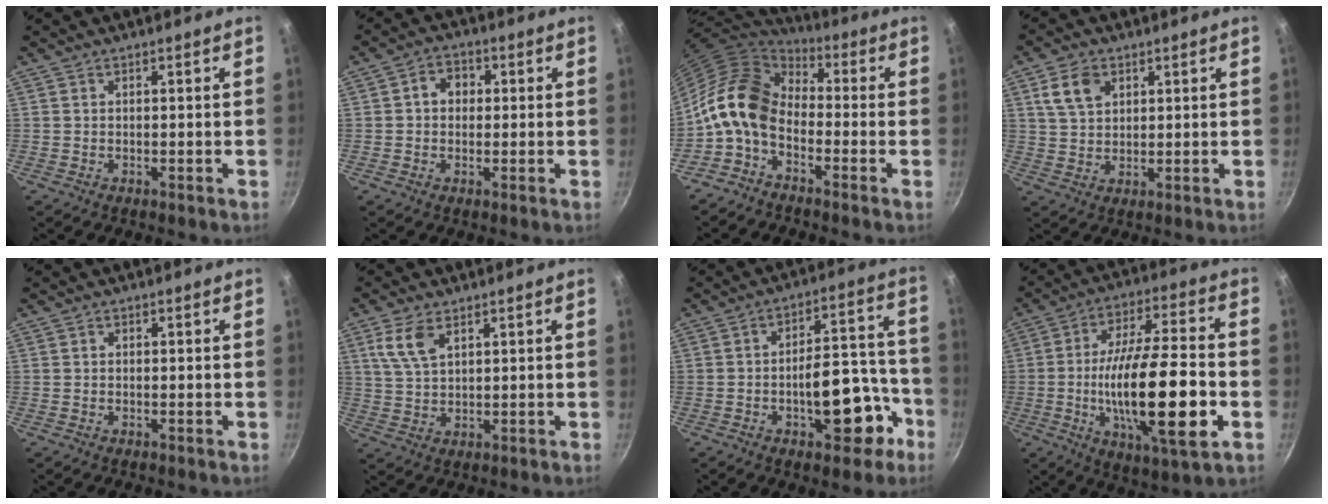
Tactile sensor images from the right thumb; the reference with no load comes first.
{"total": 5.0, "force": [0.7, 4.1, 2.8], "torque": [-0.018, 0.011, 0.003]}
{"total": 12.8, "force": [-2.6, 8.6, 9.0], "torque": [-0.150, 0.044, -0.074]}
{"total": 6.9, "force": [2.9, 4.8, 4.0], "torque": [-0.060, -0.003, 0.056]}
{"total": 0.6, "force": [0.1, 0.6, 0.3], "torque": [-0.002, 0.005, 0.001]}
{"total": 6.6, "force": [3.2, 3.4, 4.6], "torque": [-0.089, -0.009, 0.066]}
{"total": 14.6, "force": [-6.0, 7.1, 11.3], "torque": [-0.109, 0.066, -0.076]}
{"total": 22.8, "force": [-4.6, 6.6, 21.3], "torque": [-0.359, 0.017, -0.077]}